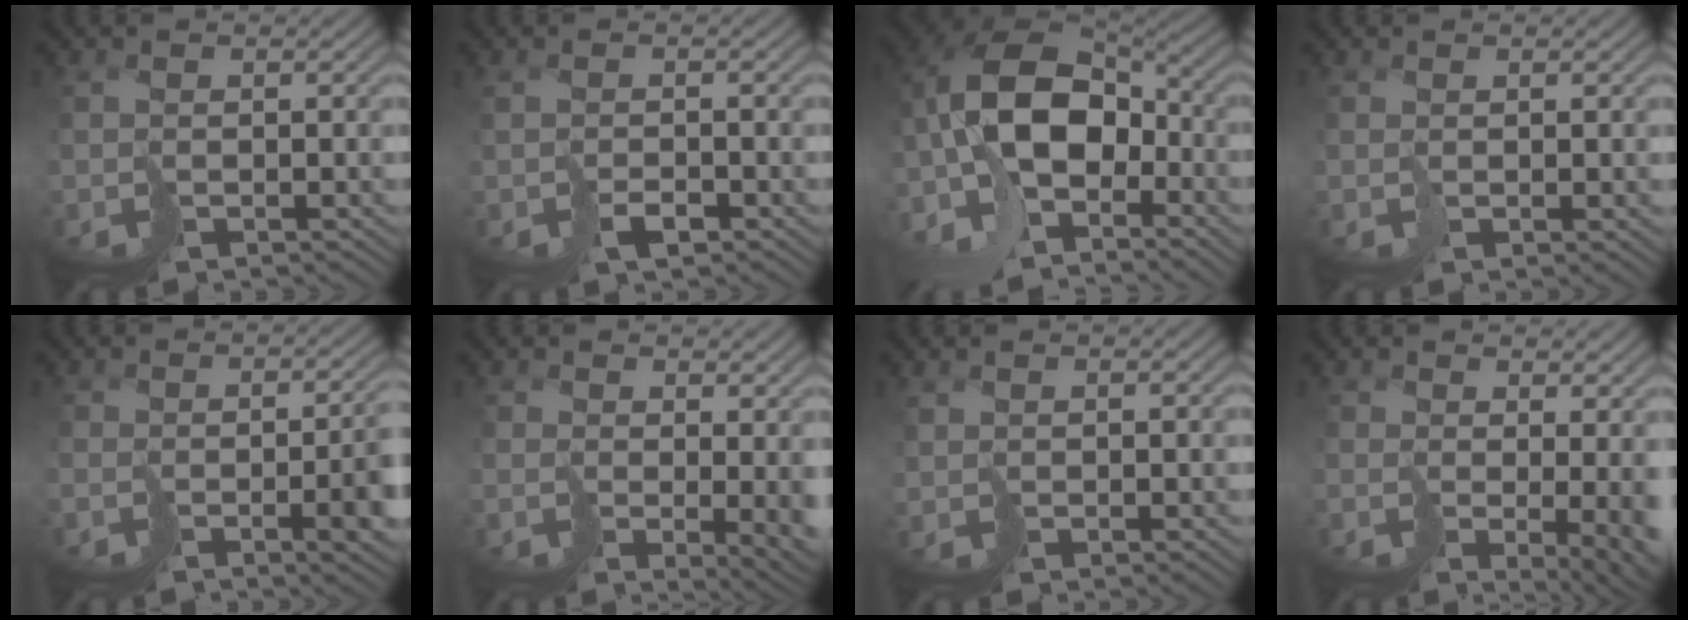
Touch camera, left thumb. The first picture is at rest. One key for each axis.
{"total": 1.3, "fx": -0.7, "fy": 0.4, "fz": 0.9, "tx": -0.019, "ty": -0.002, "tz": -0.010}
{"total": 13.1, "fx": -4.5, "fy": 8.2, "fz": 9.1, "tx": -0.205, "ty": -0.012, "tz": -0.085}
{"total": 0.8, "fx": 0.6, "fy": -0.5, "fz": -0.4, "tx": 0.003, "ty": 0.000, "tz": 0.012}
{"total": 4.6, "fx": -2.2, "fy": 0.6, "fz": 4.0, "tx": -0.045, "ty": -0.008, "tz": -0.027}
{"total": 3.1, "fx": 0.4, "fy": 1.2, "fz": 2.8, "tx": -0.034, "ty": -0.024, "tz": 0.018}
{"total": 1.3, "fx": 1.2, "fy": -0.3, "fz": -0.2, "tx": -0.002, "ty": -0.004, "tz": 0.027}
{"total": 6.4, "fx": -0.3, "fy": 1.9, "fz": 6.2, "tx": -0.097, "ty": -0.029, "tz": 0.019}